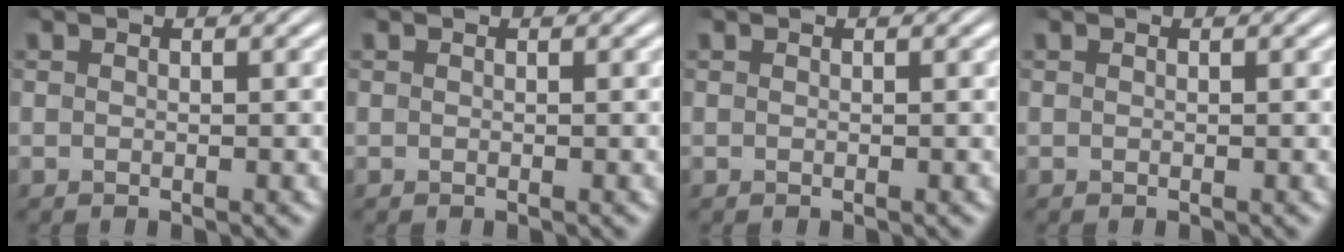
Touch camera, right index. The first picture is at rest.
{"total": 0.0}
{"total": 0.0}
{"total": 0.0}